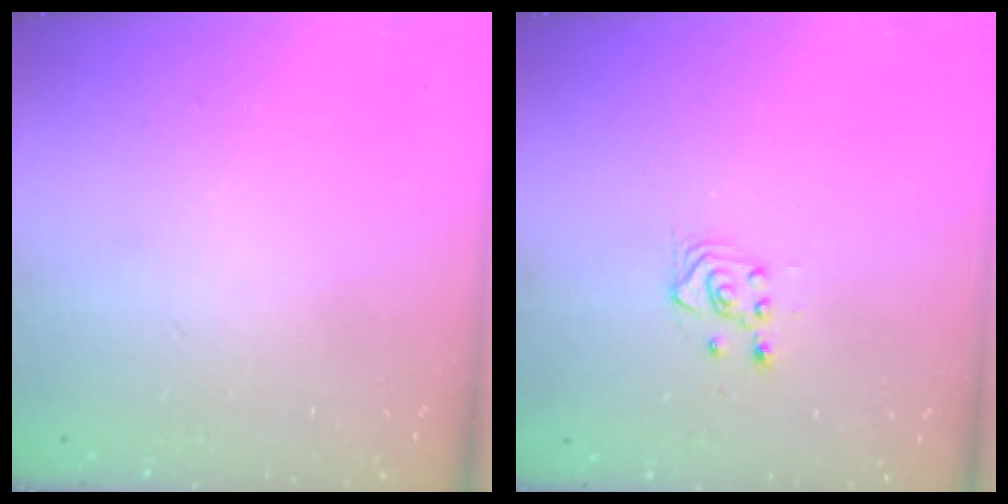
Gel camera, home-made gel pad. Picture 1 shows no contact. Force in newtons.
{"total": 3.0, "press": 2.8, "slide": 1.0}